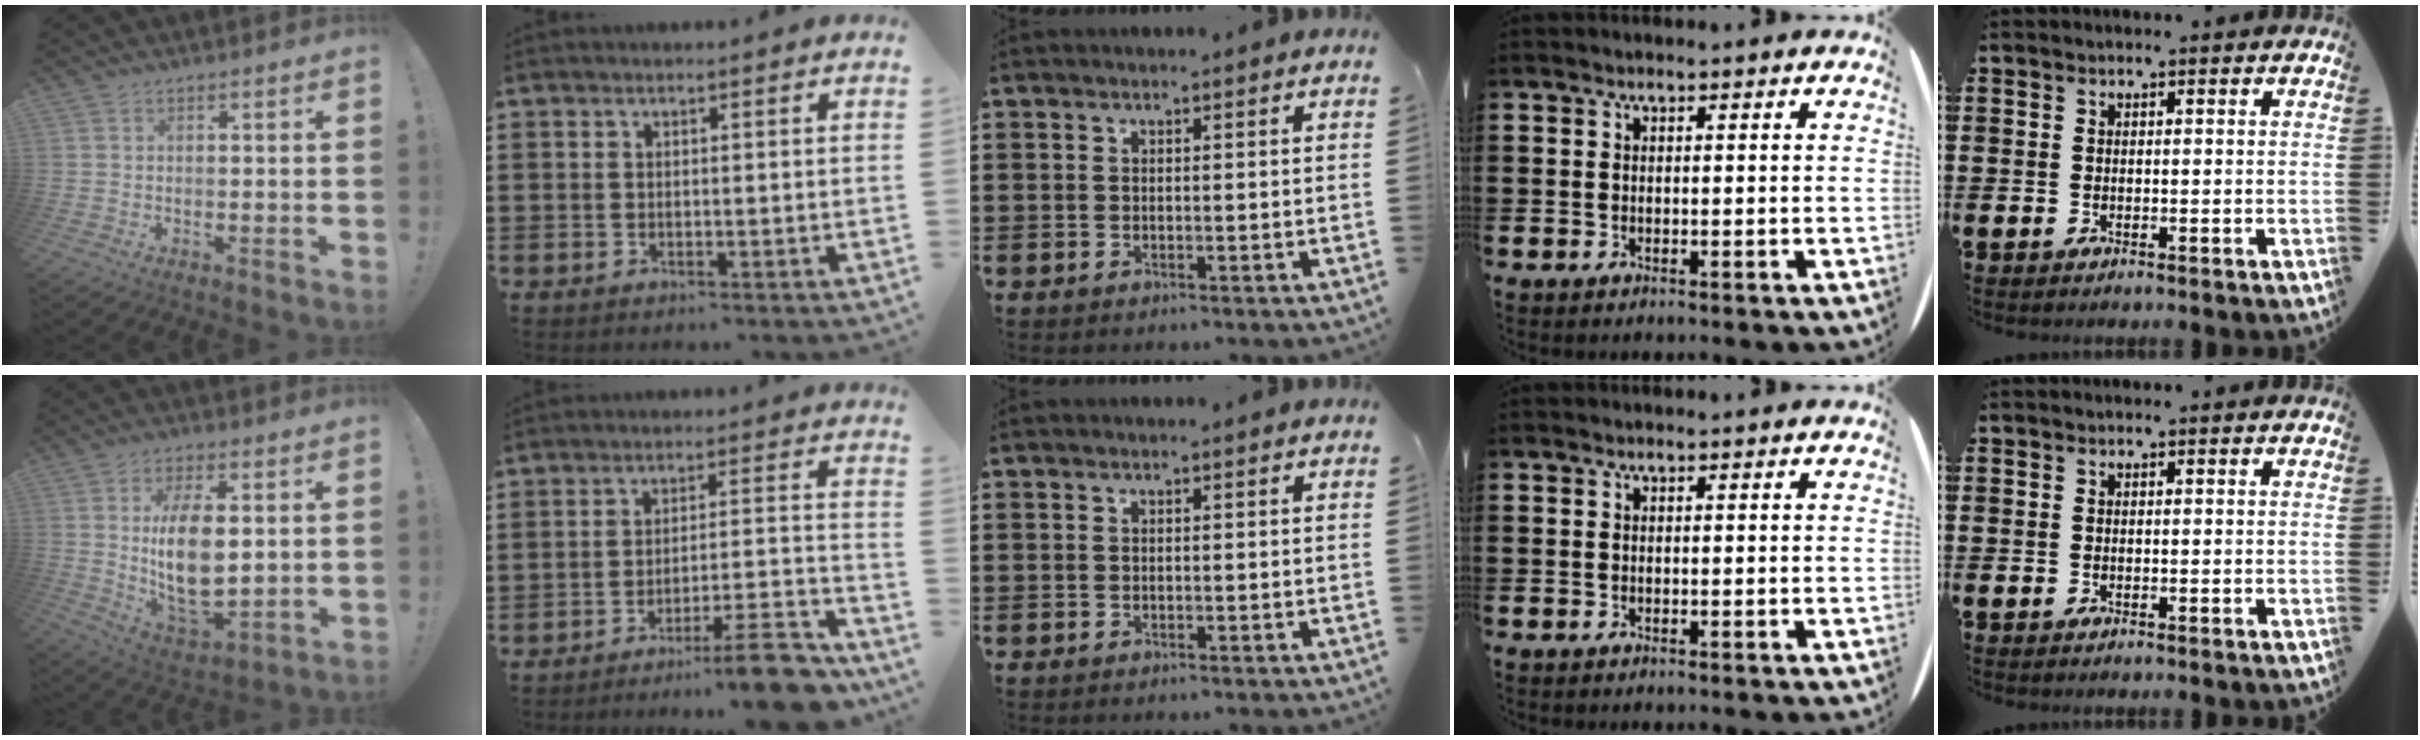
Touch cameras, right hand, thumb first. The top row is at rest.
{"thumb": {"total": 15.4, "force": [2.6, 7.5, 13.2], "torque": [-0.245, -0.025, 0.043]}, "index": {"total": 10.0, "force": [-8.3, 0.5, 5.5], "torque": [-0.074, 0.021, -0.153]}}